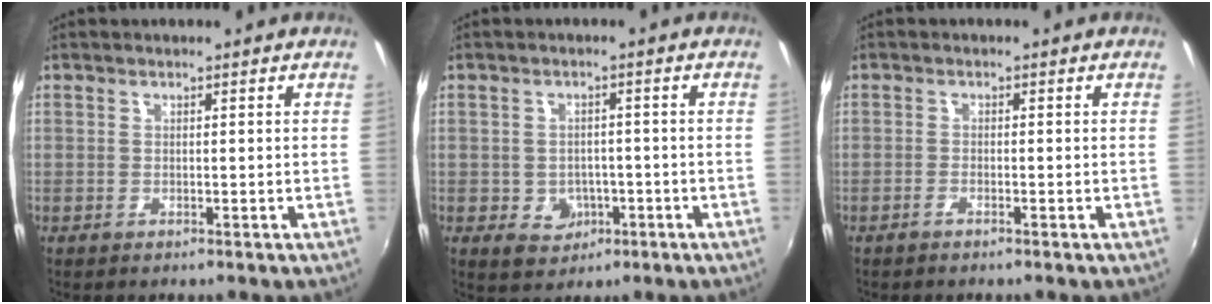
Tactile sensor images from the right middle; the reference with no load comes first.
{"total": 5.2, "force": [-1.7, 4.5, 1.8], "torque": [-0.043, 0.004, -0.012]}
{"total": 1.0, "force": [-0.9, 0.0, 0.5], "torque": [-0.016, 0.000, -0.021]}